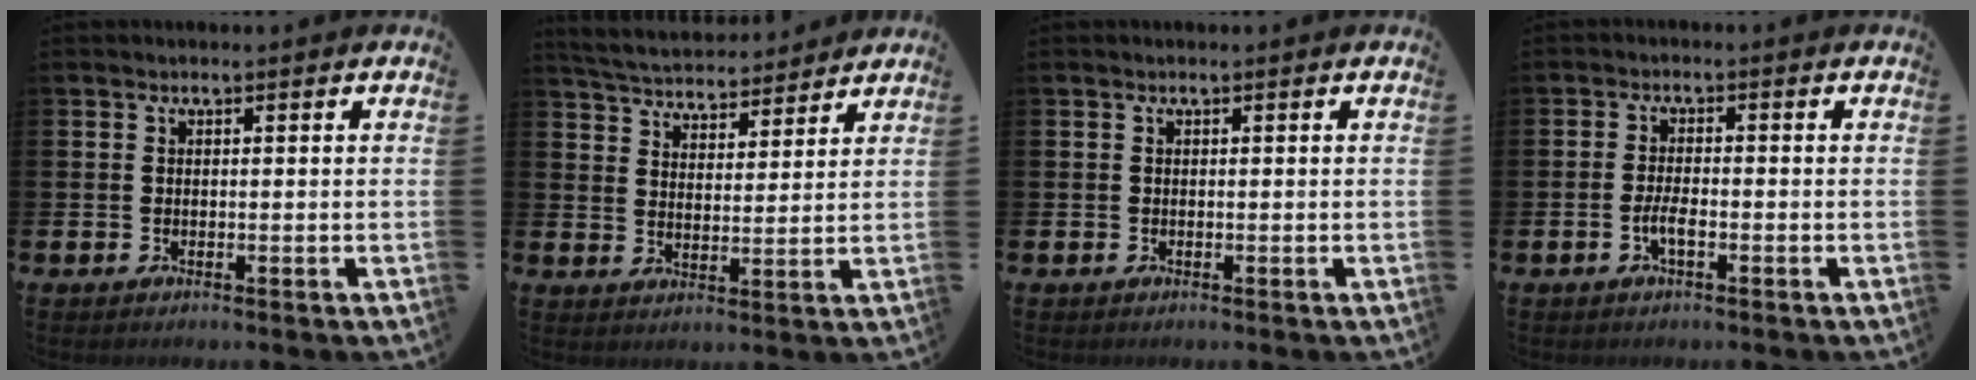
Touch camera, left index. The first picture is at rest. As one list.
[{"total": 5.1, "force": [5.0, 1.1, 0.3], "torque": [-0.027, -0.033, 0.087]}, {"total": 0.0}, {"total": 2.5, "force": [-1.0, 0.8, 2.1], "torque": [-0.042, 0.004, -0.018]}]